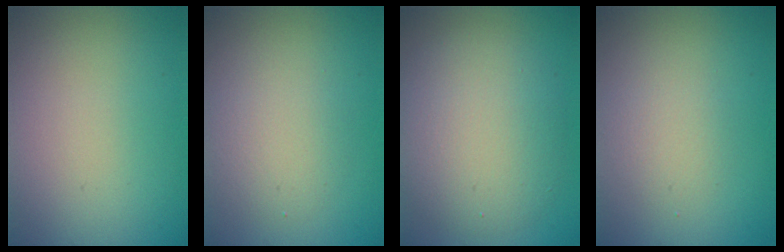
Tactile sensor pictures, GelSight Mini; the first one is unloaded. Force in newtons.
{"total": 2.6, "press": 2.6, "slide": 0.1}
{"total": 6.5, "press": 6.5, "slide": 0.6}
{"total": 1.9, "press": 1.9, "slide": 0.1}